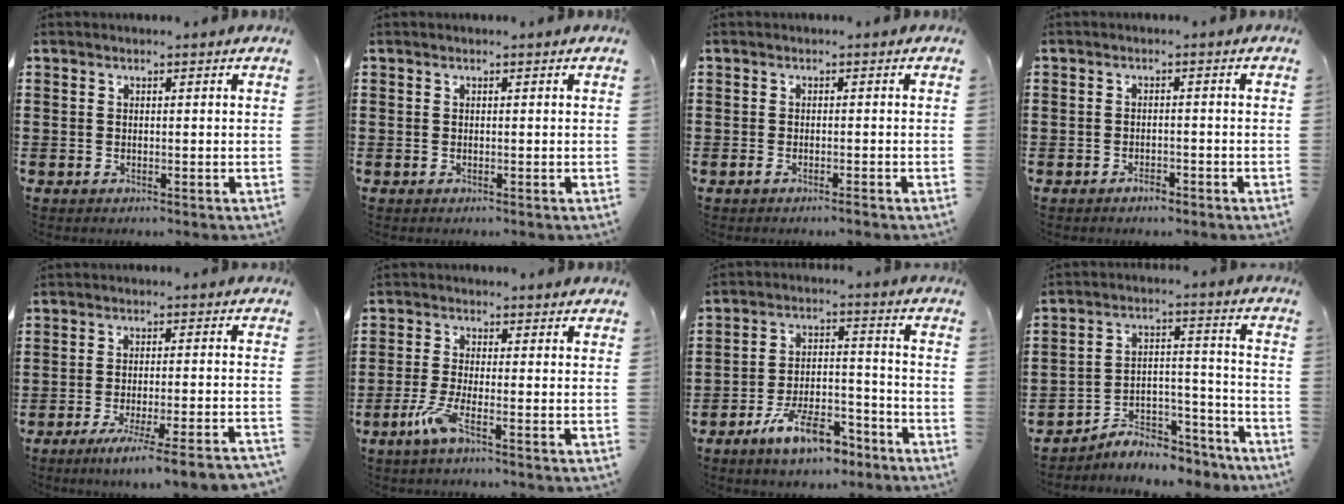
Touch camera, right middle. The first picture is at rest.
{"total": 0.0}
{"total": 0.9, "force": [-0.8, -0.1, 0.5], "torque": [-0.013, -0.007, -0.014]}
{"total": 1.6, "force": [-1.5, 0.6, 0.4], "torque": [-0.014, -0.001, -0.030]}
{"total": 5.8, "force": [-4.8, -0.8, 3.2], "torque": [-0.045, -0.014, -0.086]}
{"total": 4.6, "force": [-2.5, 0.5, 3.8], "torque": [-0.090, -0.014, -0.052]}
{"total": 10.2, "force": [-7.5, 3.3, 6.1], "torque": [-0.111, 0.023, -0.140]}
{"total": 6.7, "force": [-6.3, 1.9, 1.6], "torque": [-0.028, 0.015, -0.120]}